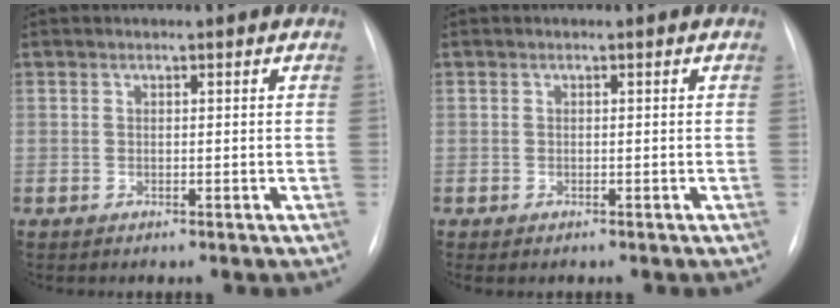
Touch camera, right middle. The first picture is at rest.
{"total": 0.9, "force": [-0.6, 0.3, 0.4], "torque": [-0.006, -0.002, -0.005]}